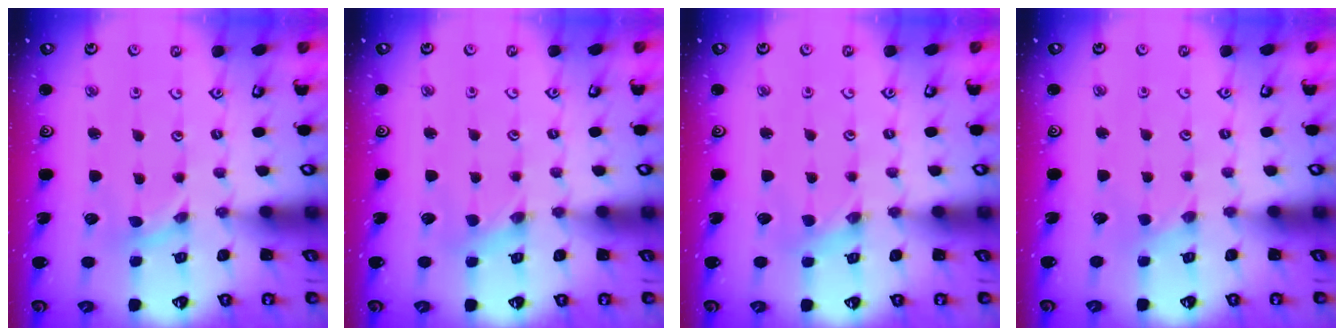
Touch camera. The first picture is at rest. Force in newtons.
{"total": 1.5, "press": 1.5, "slide": 0.3}
{"total": 0.0}
{"total": 0.0}